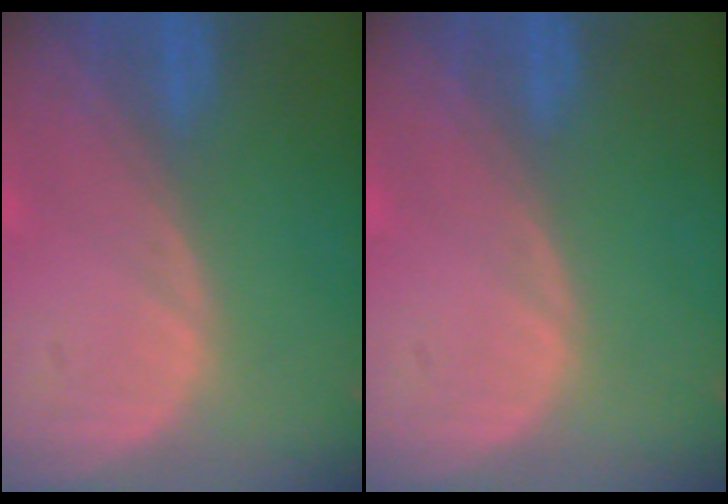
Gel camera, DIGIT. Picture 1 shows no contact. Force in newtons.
{"total": 0.0}